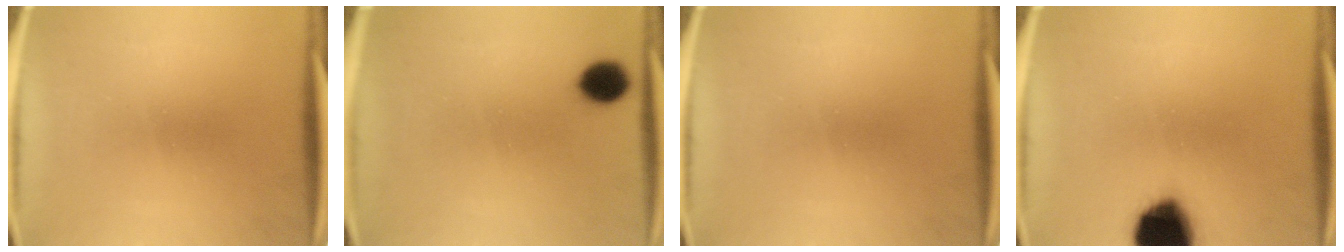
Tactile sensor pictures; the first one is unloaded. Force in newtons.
{"total": 6.0}
{"total": 0.0}
{"total": 17.6}